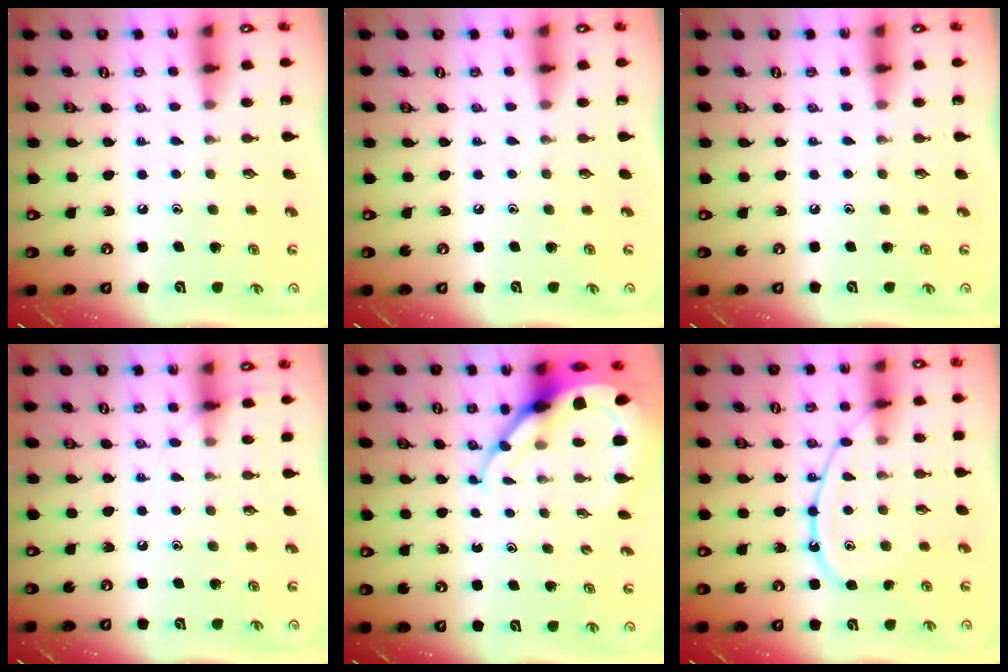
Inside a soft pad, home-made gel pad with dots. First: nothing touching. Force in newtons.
{"total": 0.0}
{"total": 0.0}
{"total": 4.0, "press": 3.9, "slide": 0.6}
{"total": 9.4, "press": 9.3, "slide": 0.9}
{"total": 10.9, "press": 10.9, "slide": 1.4}